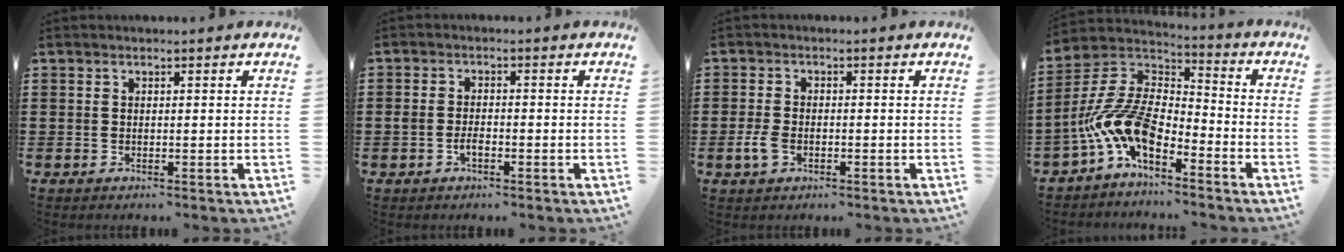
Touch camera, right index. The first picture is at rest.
{"total": 2.2, "force": [-0.9, 1.0, 1.7], "torque": [-0.034, 0.001, -0.016]}
{"total": 3.2, "force": [-1.1, 1.8, 2.4], "torque": [-0.064, -0.008, -0.024]}
{"total": 11.3, "force": [-5.9, 5.5, 7.8], "torque": [-0.208, -0.015, -0.128]}